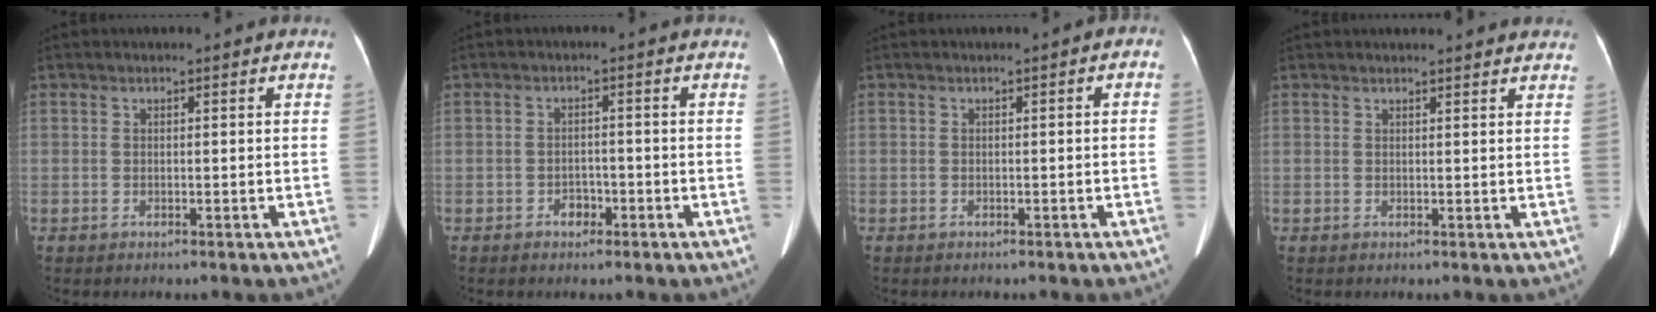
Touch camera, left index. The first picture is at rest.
{"total": 2.1, "force": [-1.4, 1.4, 0.9], "torque": [-0.012, 0.004, -0.020]}
{"total": 1.5, "force": [-0.8, 1.2, 0.6], "torque": [0.000, 0.015, -0.012]}
{"total": 6.2, "force": [5.9, 0.5, 1.7], "torque": [-0.020, 0.014, 0.054]}